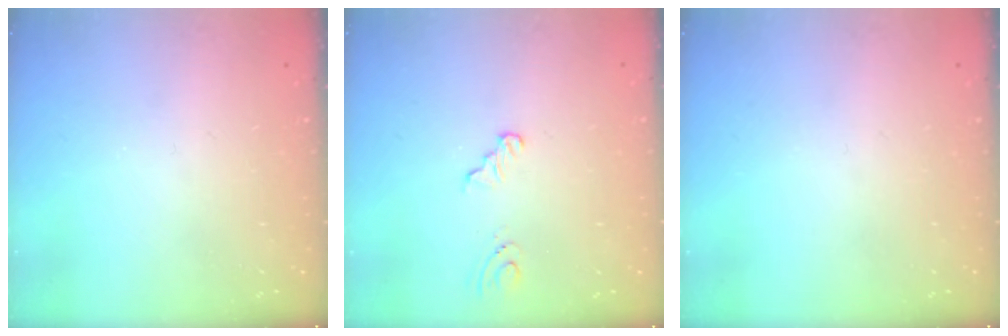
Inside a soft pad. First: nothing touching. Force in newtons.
{"total": 2.7, "press": 2.3, "slide": 1.5}
{"total": 0.0}